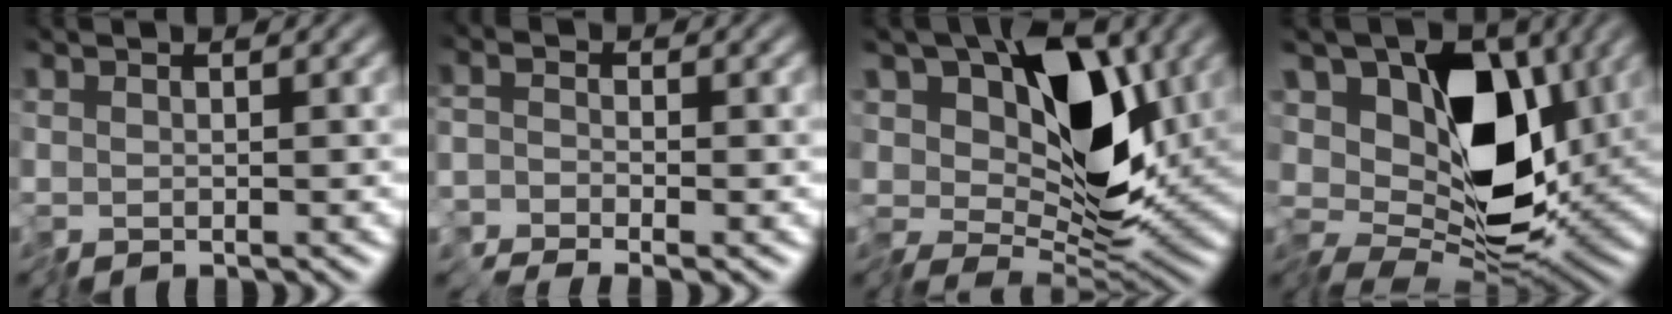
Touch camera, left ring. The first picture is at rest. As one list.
[{"total": 1.0, "force": [-1.0, 0.1, 0.0], "torque": [0.001, -0.001, -0.028]}, {"total": 10.9, "force": [2.0, 6.5, 8.5], "torque": [-0.125, -0.001, 0.026]}, {"total": 12.2, "force": [1.7, 7.5, 9.5], "torque": [-0.148, 0.000, 0.019]}]